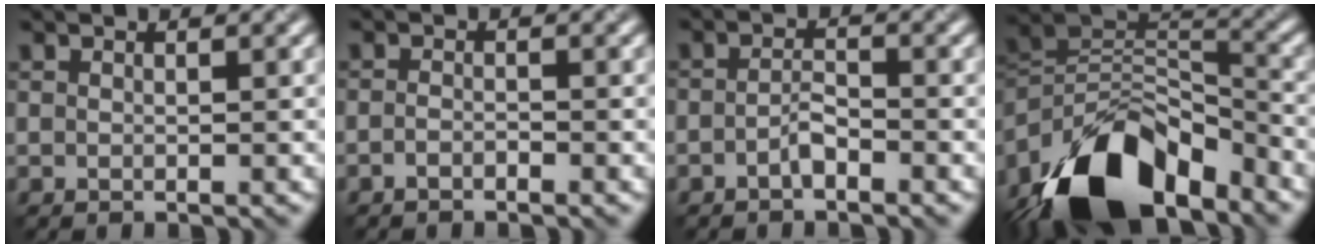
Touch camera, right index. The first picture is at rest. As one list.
[{"total": 0.7, "force": [-0.6, 0.1, 0.3], "torque": [-0.007, 0.001, -0.012]}, {"total": 1.3, "force": [-1.0, 0.4, 0.7], "torque": [-0.017, 0.006, -0.021]}, {"total": 14.0, "force": [-9.6, 6.3, 8.0], "torque": [-0.150, 0.011, -0.172]}]